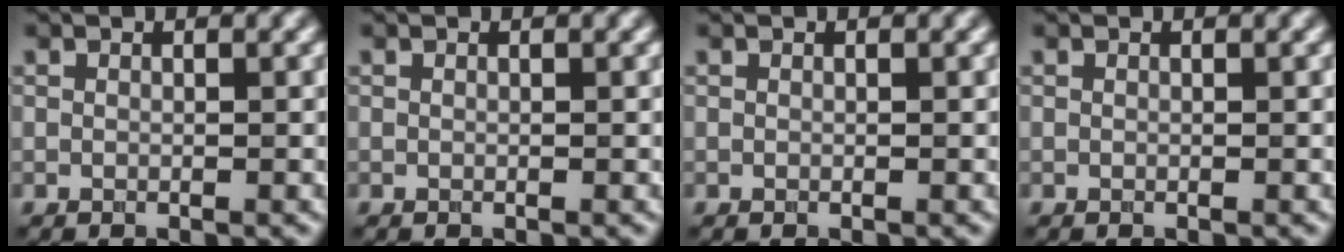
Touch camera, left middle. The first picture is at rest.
{"total": 0.0}
{"total": 0.0}
{"total": 0.0}